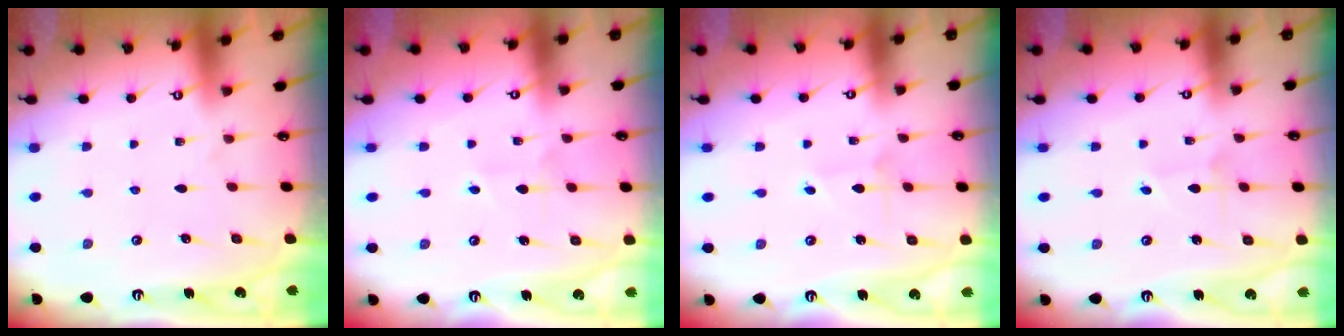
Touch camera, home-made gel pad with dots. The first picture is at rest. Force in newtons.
{"total": 2.8, "press": 2.7, "slide": 0.4}
{"total": 1.5, "press": 1.5, "slide": 0.1}
{"total": 1.5, "press": 1.5, "slide": 0.1}